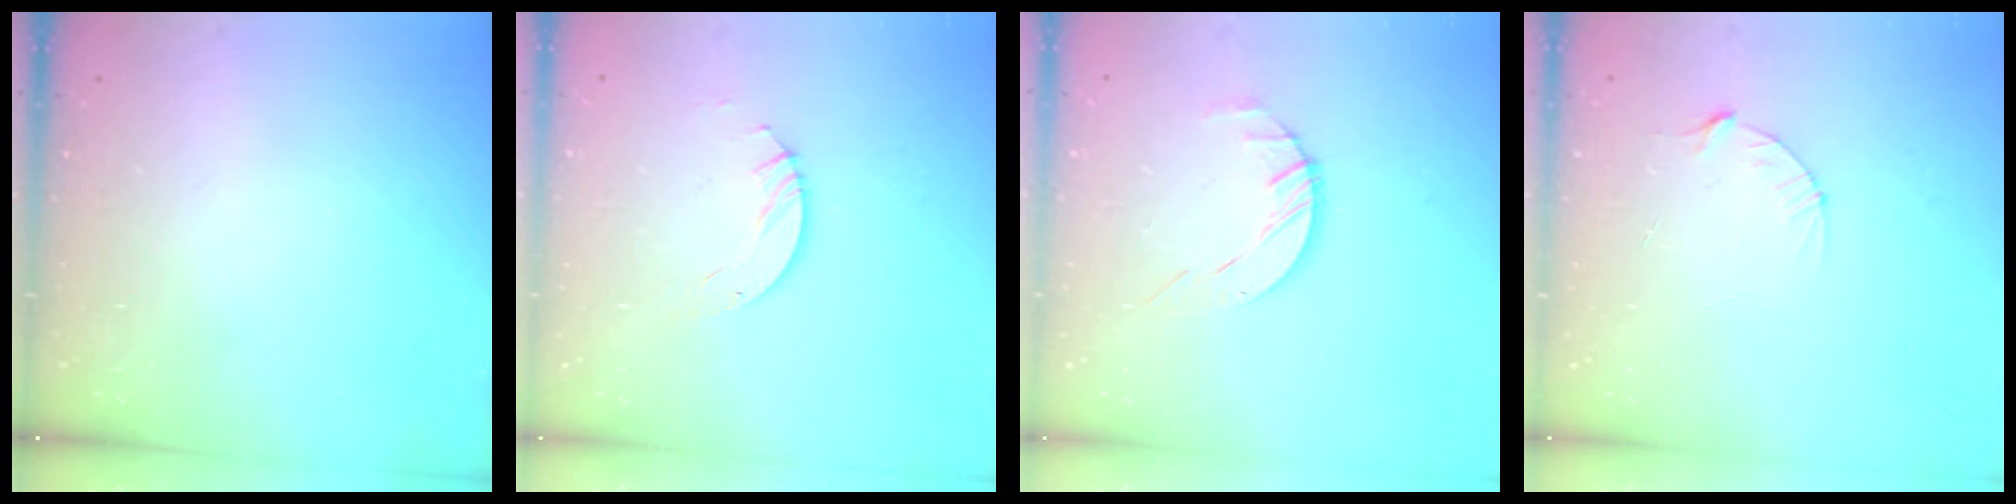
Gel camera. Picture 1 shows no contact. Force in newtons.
{"total": 4.0, "press": 4.0, "slide": 0.3}
{"total": 2.7, "press": 2.7, "slide": 0.3}
{"total": 3.2, "press": 3.2, "slide": 0.3}